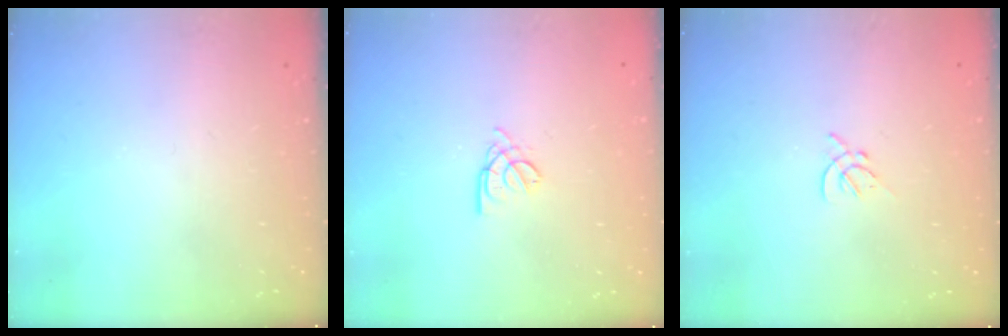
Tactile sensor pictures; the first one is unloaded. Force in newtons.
{"total": 2.6, "press": 2.5, "slide": 0.5}
{"total": 2.0, "press": 1.9, "slide": 0.5}